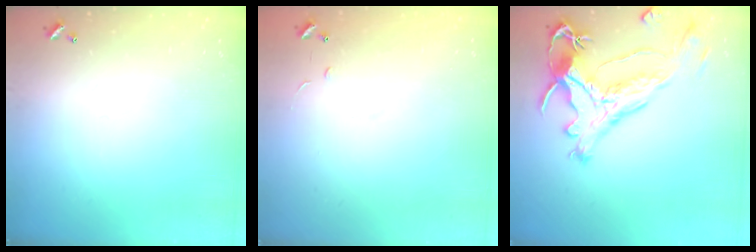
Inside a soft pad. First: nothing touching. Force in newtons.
{"total": 6.5, "press": 6.5, "slide": 0.6}
{"total": 2.1, "press": 1.6, "slide": 1.3}